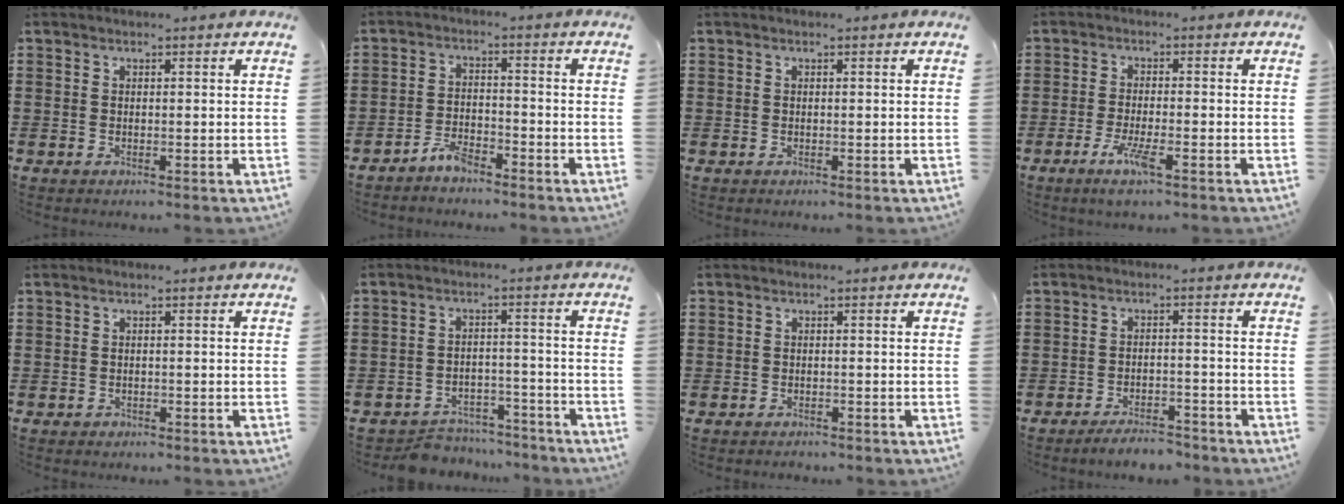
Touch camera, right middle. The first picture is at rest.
{"total": 3.4, "force": [-3.2, 0.7, 1.0], "torque": [-0.034, 0.005, -0.068]}
{"total": 0.0}
{"total": 4.5, "force": [-2.4, 0.5, 3.7], "torque": [-0.086, -0.013, -0.046]}
{"total": 0.6, "force": [-0.5, 0.2, 0.0], "torque": [-0.002, 0.000, -0.011]}
{"total": 4.9, "force": [-4.8, 0.9, -0.1], "torque": [-0.003, 0.009, -0.098]}
{"total": 1.0, "force": [-0.9, 0.4, -0.2], "torque": [0.001, 0.002, -0.021]}
{"total": 3.1, "force": [-3.1, 0.3, 0.3], "torque": [-0.011, 0.000, -0.063]}